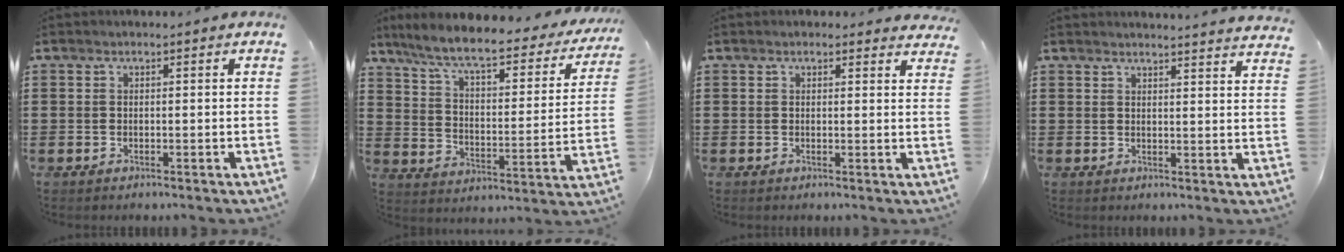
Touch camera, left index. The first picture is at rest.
{"total": 7.6, "force": [6.2, 0.9, 4.2], "torque": [-0.106, -0.039, 0.103]}
{"total": 1.4, "force": [1.3, 0.5, 0.2], "torque": [-0.008, 0.003, 0.025]}
{"total": 3.0, "force": [2.9, -0.8, 0.2], "torque": [-0.004, -0.020, 0.052]}